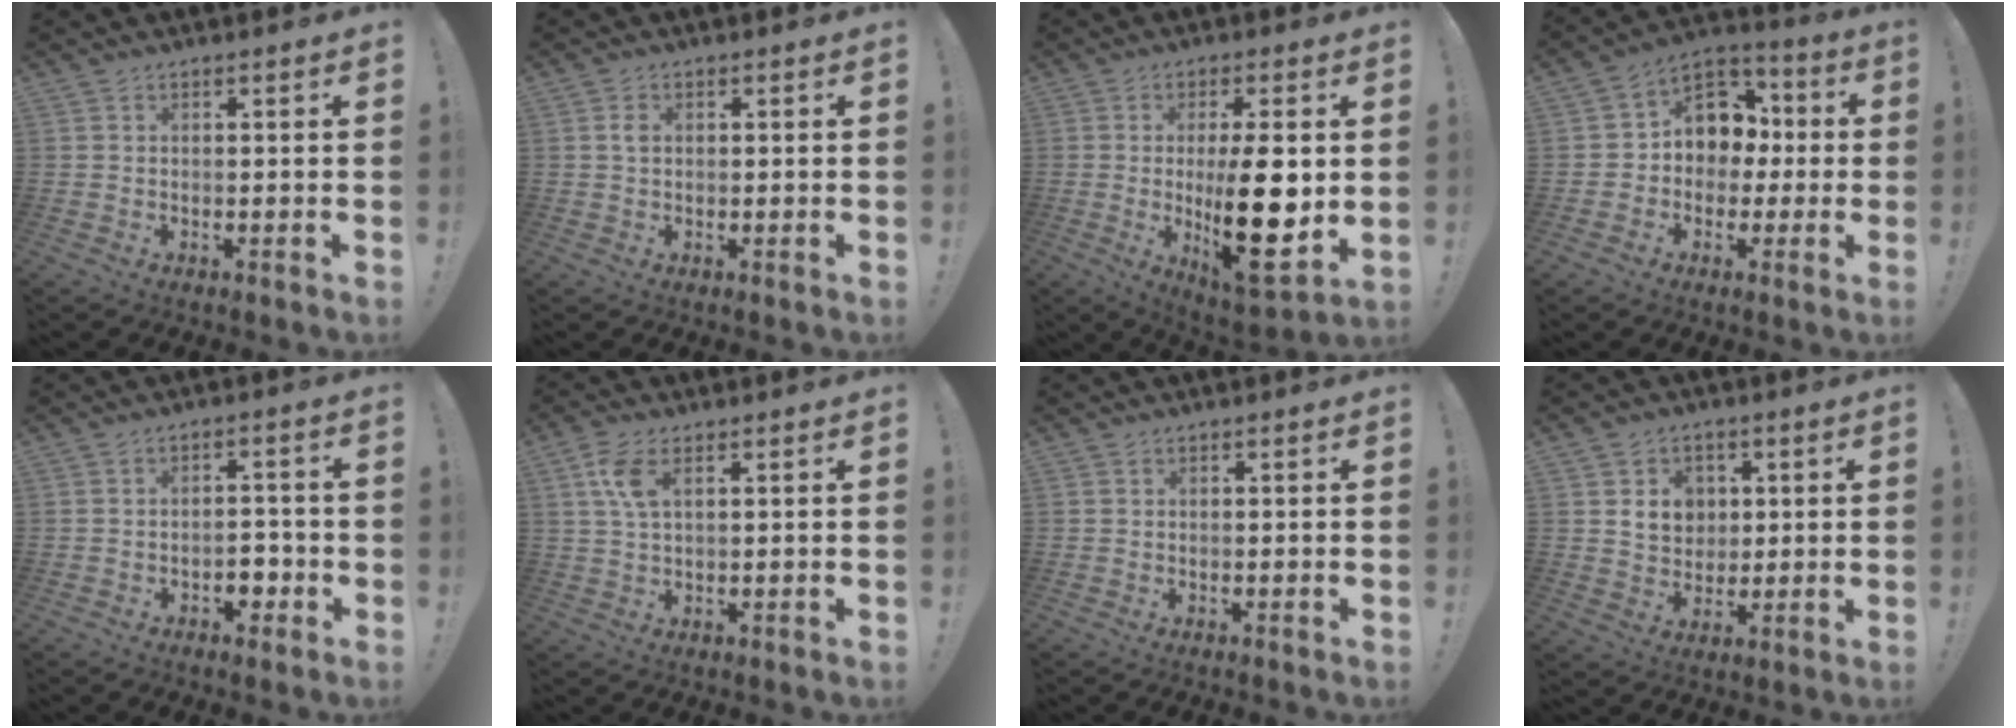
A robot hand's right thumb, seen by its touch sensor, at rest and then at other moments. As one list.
[{"total": 1.7, "force": [0.3, 1.2, 1.2], "torque": [-0.012, -0.001, 0.003]}, {"total": 19.0, "force": [0.1, 6.5, 17.9], "torque": [-0.274, -0.023, 0.008]}, {"total": 11.1, "force": [0.8, 9.6, 5.7], "torque": [-0.073, 0.013, 0.023]}, {"total": 4.8, "force": [-2.0, 3.2, 2.9], "torque": [-0.028, 0.009, -0.036]}, {"total": 6.4, "force": [2.3, 2.8, 5.2], "torque": [-0.103, -0.001, 0.041]}, {"total": 0.0}, {"total": 8.6, "force": [2.9, 7.3, 3.4], "torque": [-0.040, -0.013, 0.057]}]